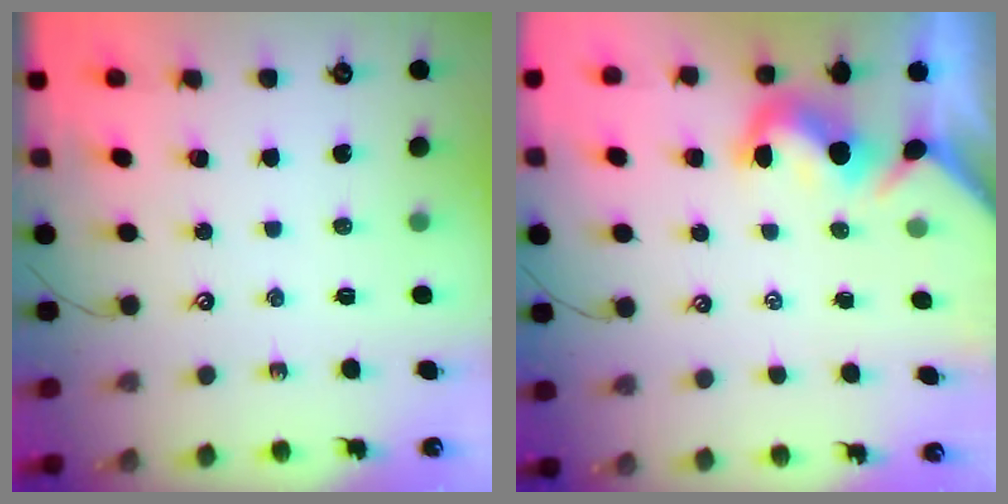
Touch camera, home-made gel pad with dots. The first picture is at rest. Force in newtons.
{"total": 1.7, "press": 1.6, "slide": 0.5}